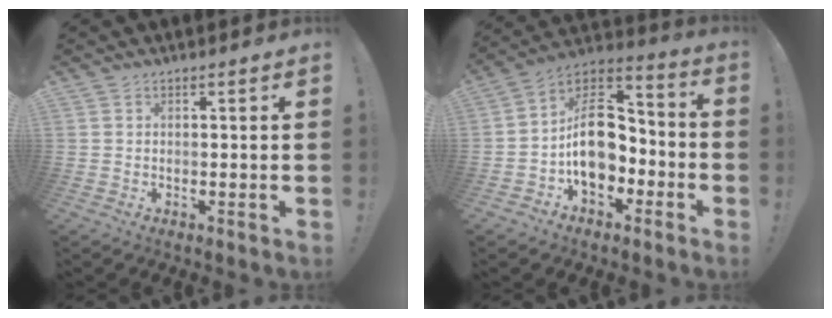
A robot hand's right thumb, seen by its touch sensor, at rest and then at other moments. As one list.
[{"total": 16.9, "force": [-2.7, 12.1, 11.5], "torque": [-0.172, 0.020, -0.036]}]